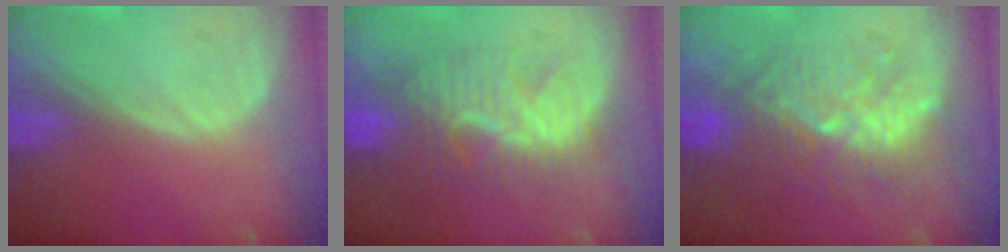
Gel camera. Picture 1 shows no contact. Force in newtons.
{"total": 8.4, "press": 8.0, "slide": 2.4}
{"total": 9.1, "press": 8.4, "slide": 3.4}